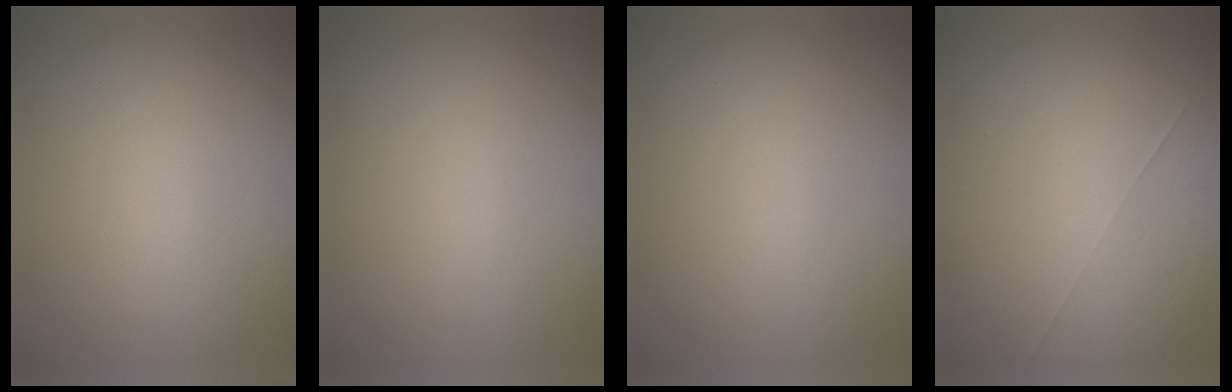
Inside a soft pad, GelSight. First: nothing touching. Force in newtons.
{"total": 0.0}
{"total": 0.0}
{"total": 1.0}